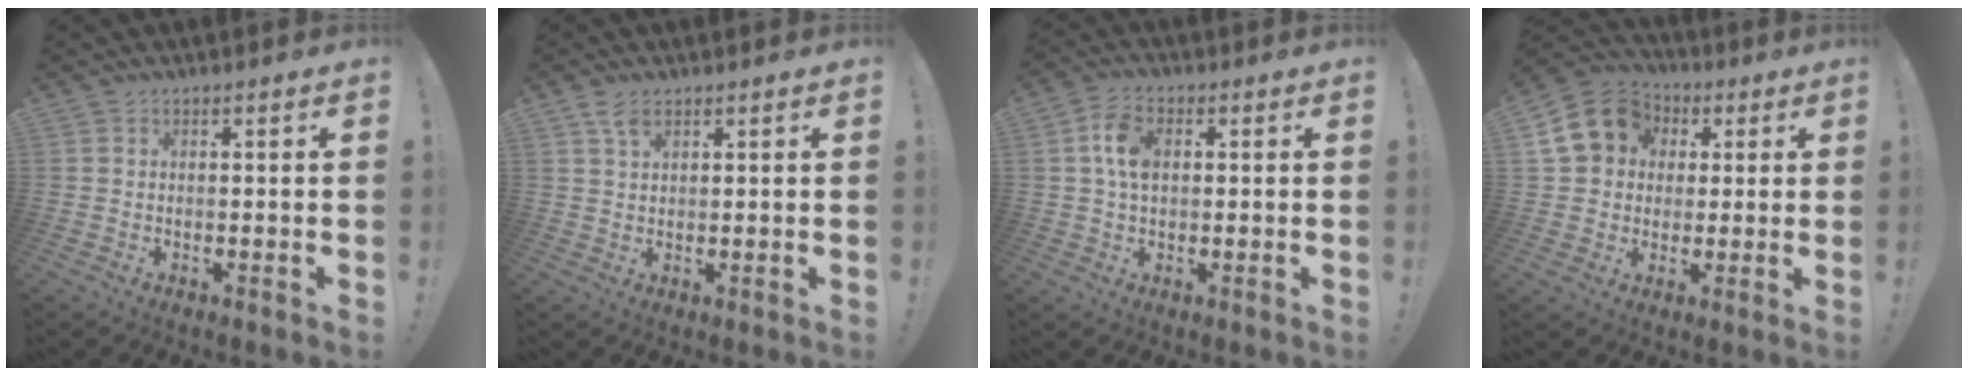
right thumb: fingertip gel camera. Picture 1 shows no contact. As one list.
[{"total": 3.4, "force": [2.2, 1.5, 2.1], "torque": [-0.036, -0.004, 0.038]}, {"total": 8.0, "force": [1.3, 5.2, 5.9], "torque": [-0.114, 0.008, 0.024]}, {"total": 14.7, "force": [4.0, 12.5, 6.7], "torque": [-0.096, -0.006, 0.082]}]